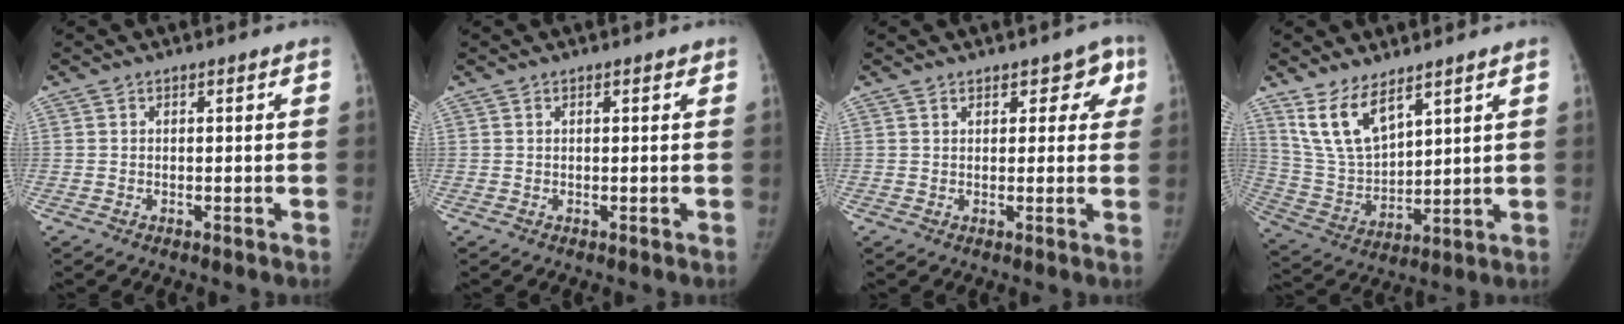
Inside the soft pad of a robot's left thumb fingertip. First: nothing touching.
{"total": 0.6, "force": [0.4, 0.2, 0.4], "torque": [-0.006, 0.000, 0.003]}
{"total": 4.4, "force": [2.4, 2.8, 2.5], "torque": [0.016, -0.003, 0.022]}
{"total": 11.4, "force": [7.5, 5.0, 7.0], "torque": [-0.121, -0.039, 0.168]}